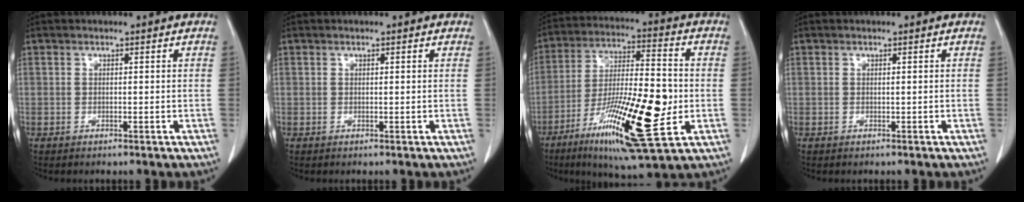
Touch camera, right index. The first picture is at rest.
{"total": 0.0}
{"total": 20.6, "force": [-6.0, 3.6, 19.3], "torque": [-0.341, -0.022, -0.095]}
{"total": 0.0}